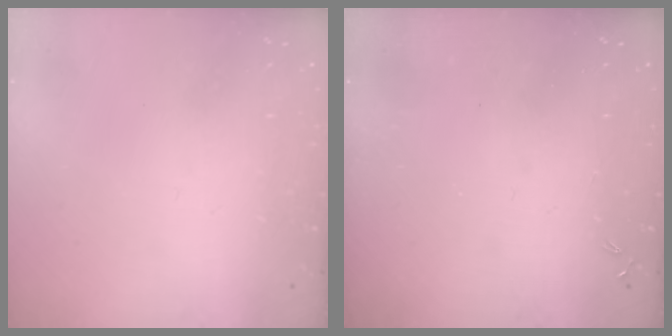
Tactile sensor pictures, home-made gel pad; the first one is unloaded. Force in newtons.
{"total": 0.0}